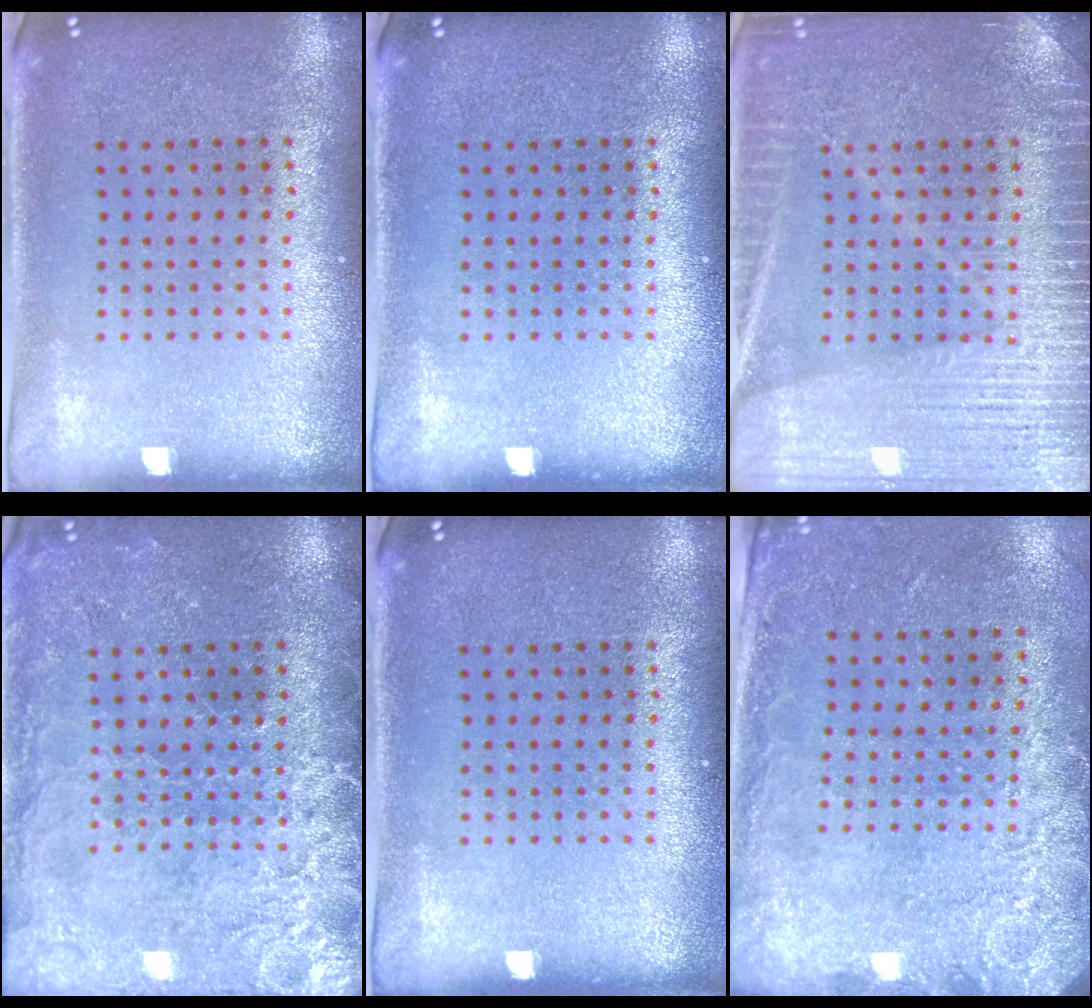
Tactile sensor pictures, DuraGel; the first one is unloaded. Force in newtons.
{"total": 0.0}
{"total": 5.6, "press": 5.5, "slide": 0.9}
{"total": 3.6, "press": 3.3, "slide": 1.3}
{"total": 0.0}
{"total": 2.6, "press": 2.0, "slide": 1.7}